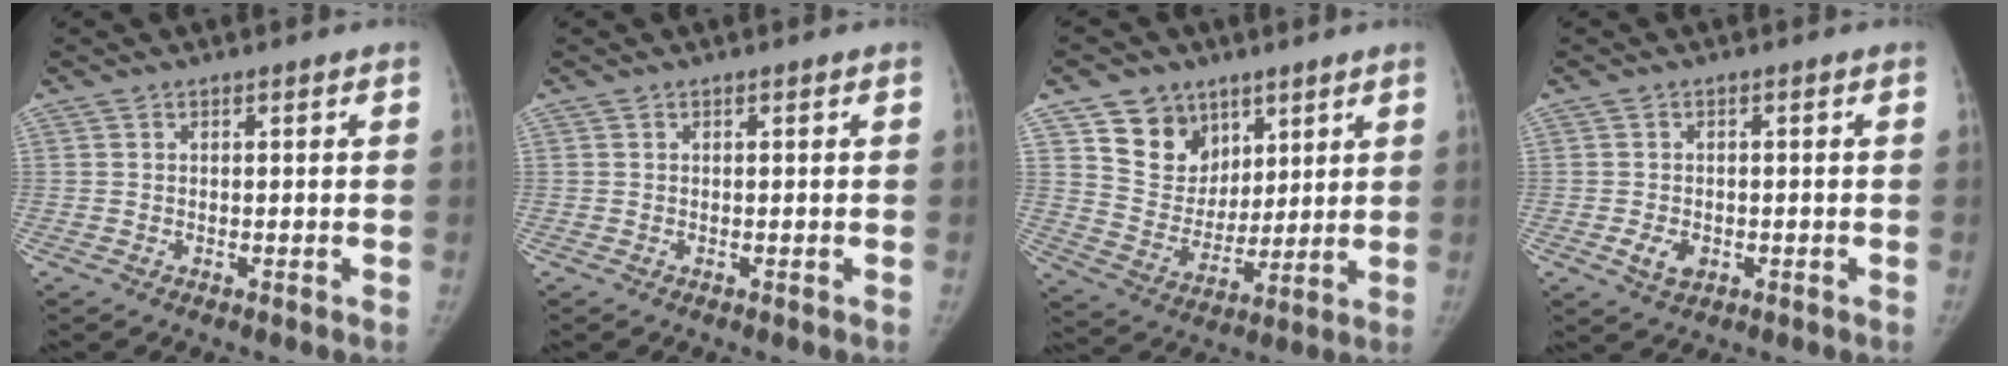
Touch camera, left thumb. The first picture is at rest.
{"total": 0.0}
{"total": 11.9, "force": [7.0, 9.2, 3.0], "torque": [-0.011, -0.043, 0.136]}
{"total": 3.4, "force": [-1.0, 2.4, 2.1], "torque": [-0.030, 0.003, -0.011]}